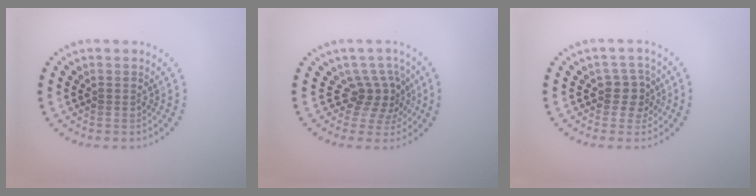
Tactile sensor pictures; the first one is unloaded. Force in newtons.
{"total": 2.9, "press": 1.9, "slide": 2.2}
{"total": 2.4, "press": 1.9, "slide": 1.4}